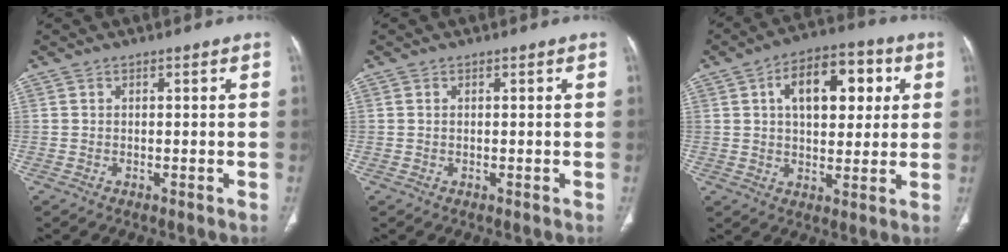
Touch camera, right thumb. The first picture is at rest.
{"total": 0.0}
{"total": 14.4, "force": [4.1, 8.1, 11.2], "torque": [-0.136, 0.012, 0.060]}